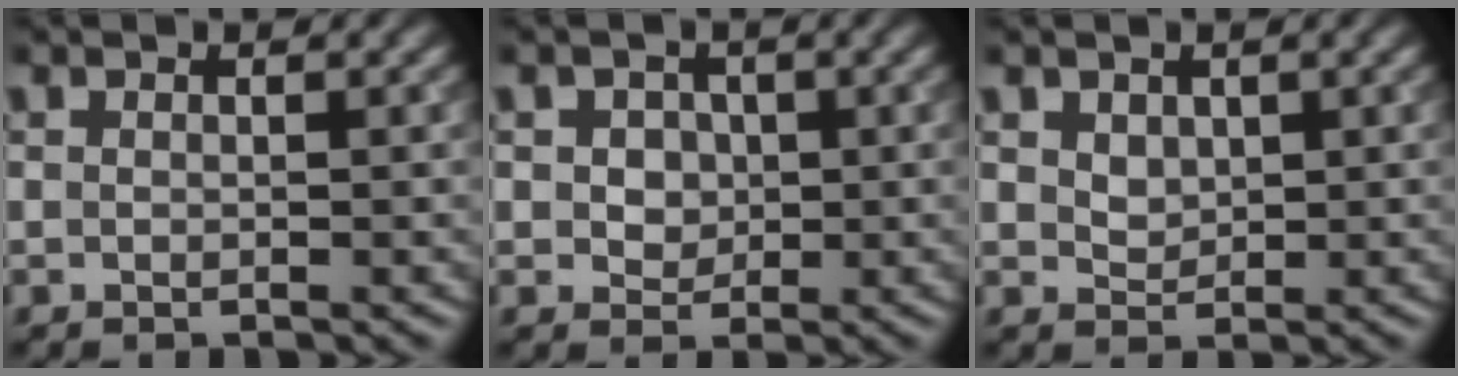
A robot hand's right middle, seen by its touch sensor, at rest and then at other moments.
{"total": 2.8, "force": [0.7, 2.3, 1.4], "torque": [-0.019, 0.012, 0.007]}
{"total": 1.4, "force": [0.7, 1.1, 0.7], "torque": [-0.014, -0.001, 0.013]}